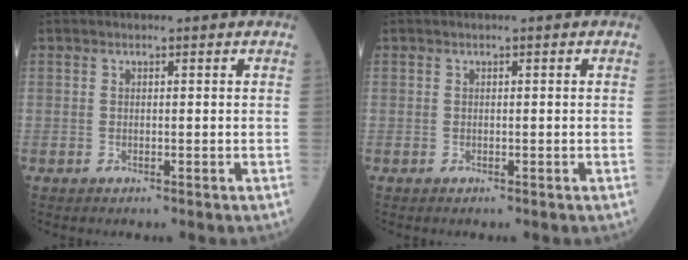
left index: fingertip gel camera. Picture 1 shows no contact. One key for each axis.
{"total": 0.0}